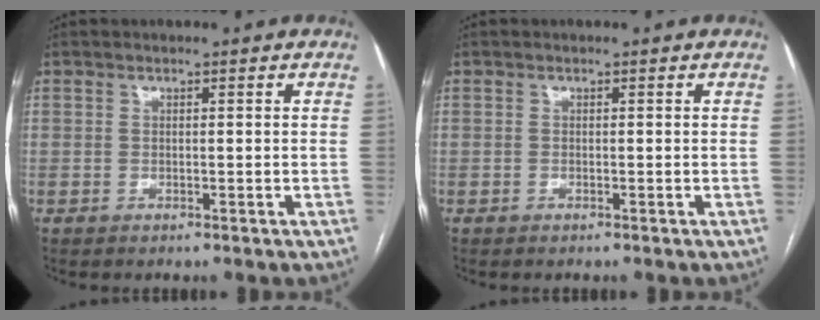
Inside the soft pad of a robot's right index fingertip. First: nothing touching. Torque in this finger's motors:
{"motor_torque": [-0.07, 0.07, -0.02, -0.03]}